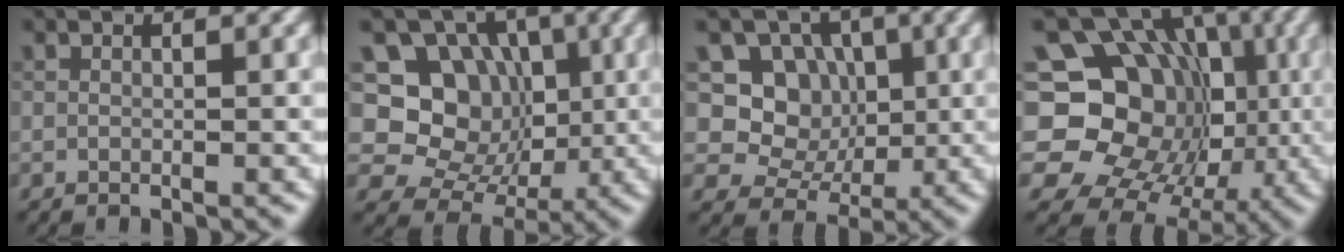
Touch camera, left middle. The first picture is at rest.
{"total": 10.3, "force": [1.6, 9.1, 4.7], "torque": [-0.069, 0.019, 0.002]}
{"total": 6.0, "force": [1.3, 5.3, 2.5], "torque": [-0.028, 0.000, 0.006]}
{"total": 17.5, "force": [-0.2, 15.3, 8.5], "torque": [-0.152, 0.025, -0.024]}